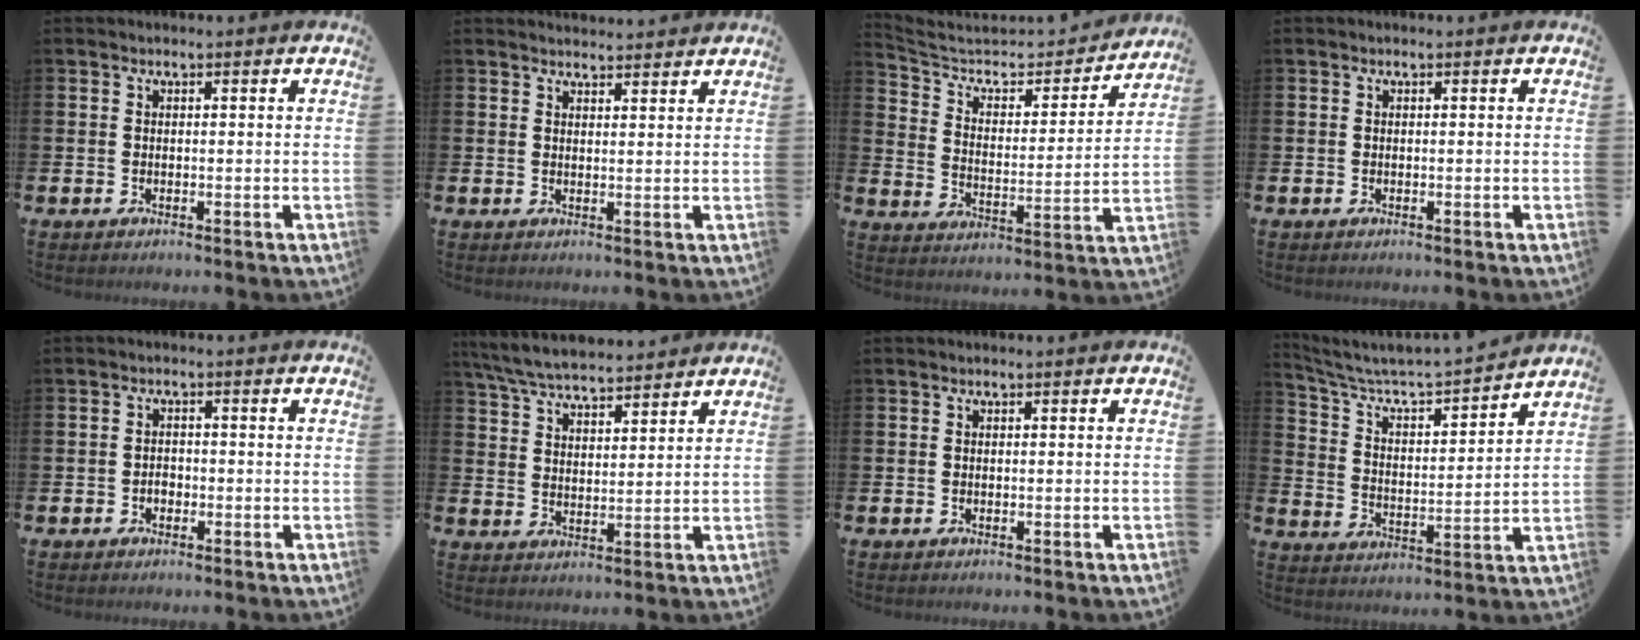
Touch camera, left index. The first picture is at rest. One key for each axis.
{"total": 2.4, "fx": 2.4, "fy": 0.3, "fz": -0.1, "tx": 0.009, "ty": -0.018, "tz": 0.041}
{"total": 6.5, "fx": 5.6, "fy": 2.7, "fz": 1.9, "tx": -0.064, "ty": -0.044, "tz": 0.089}
{"total": 0.0}
{"total": 1.4, "fx": -0.6, "fy": 1.1, "fz": 0.6, "tx": -0.011, "ty": 0.003, "tz": -0.014}
{"total": 6.6, "fx": 6.4, "fy": 0.9, "fz": 1.4, "tx": -0.056, "ty": -0.027, "tz": 0.118}
{"total": 0.0}
{"total": 6.2, "fx": 5.8, "fy": 1.0, "fz": 2.0, "tx": -0.069, "ty": -0.050, "tz": 0.092}